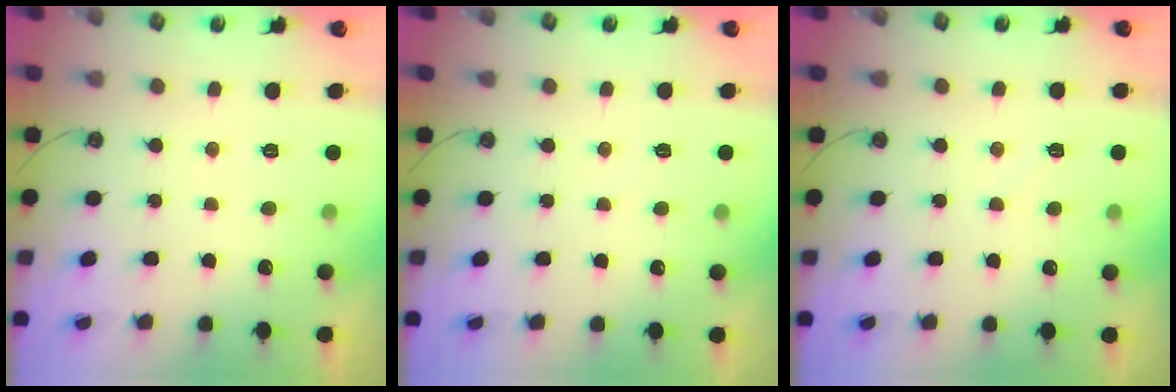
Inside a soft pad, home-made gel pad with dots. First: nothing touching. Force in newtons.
{"total": 2.8, "press": 2.8, "slide": 0.3}
{"total": 3.0, "press": 3.0, "slide": 0.4}